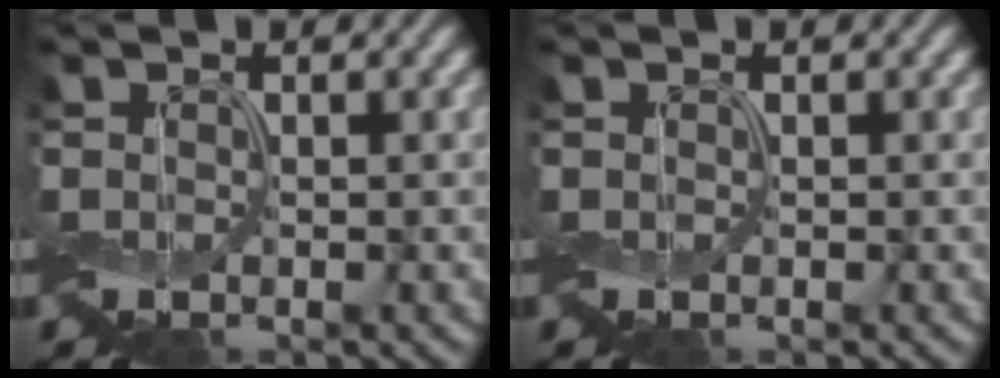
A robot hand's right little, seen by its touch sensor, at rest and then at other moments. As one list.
[{"total": 0.0}]